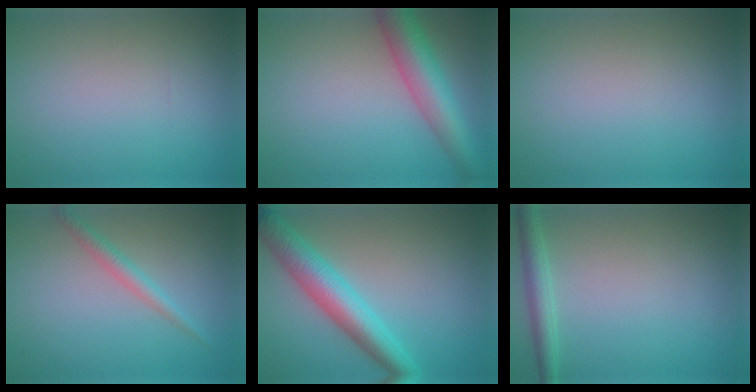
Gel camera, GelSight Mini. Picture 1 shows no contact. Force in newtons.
{"total": 6.4, "press": 6.4, "slide": 0.2}
{"total": 0.0}
{"total": 1.9, "press": 1.9, "slide": 0.1}
{"total": 5.8, "press": 5.8, "slide": 0.1}
{"total": 2.3, "press": 2.3, "slide": 0.1}